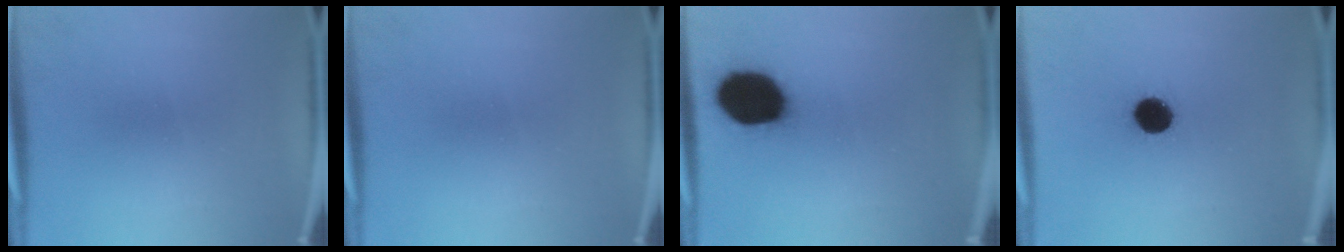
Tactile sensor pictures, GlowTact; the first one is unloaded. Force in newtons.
{"total": 0.0}
{"total": 18.4}
{"total": 9.1}